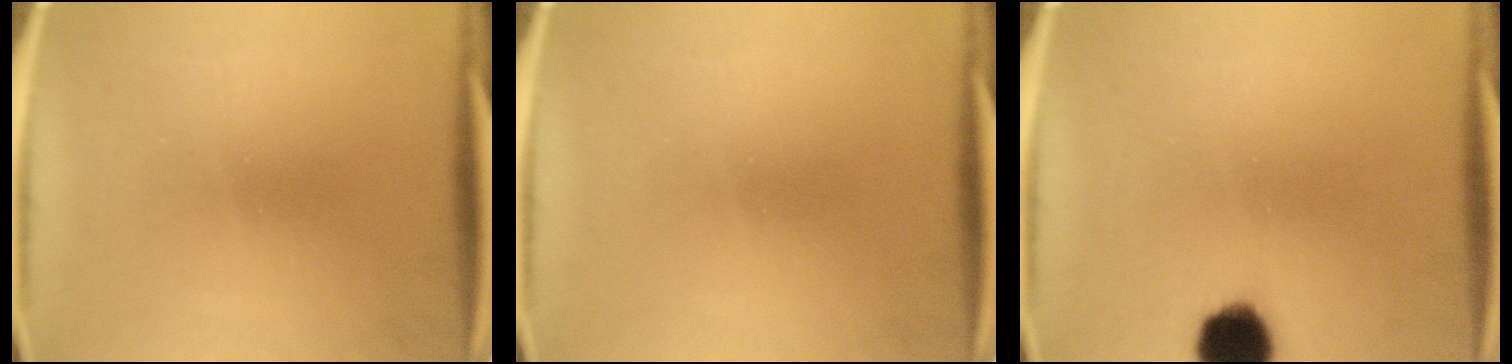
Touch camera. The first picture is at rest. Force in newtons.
{"total": 0.0}
{"total": 9.3}